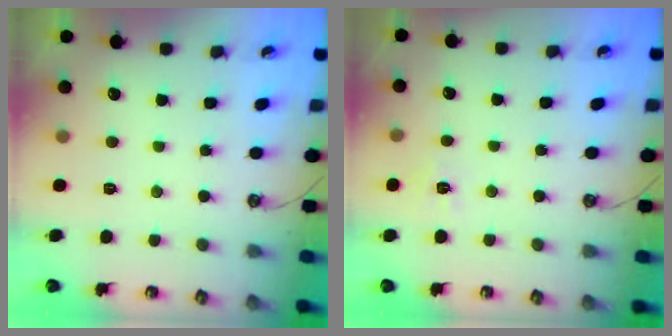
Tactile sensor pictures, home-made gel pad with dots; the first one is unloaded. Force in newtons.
{"total": 6.7, "press": 6.7, "slide": 0.8}